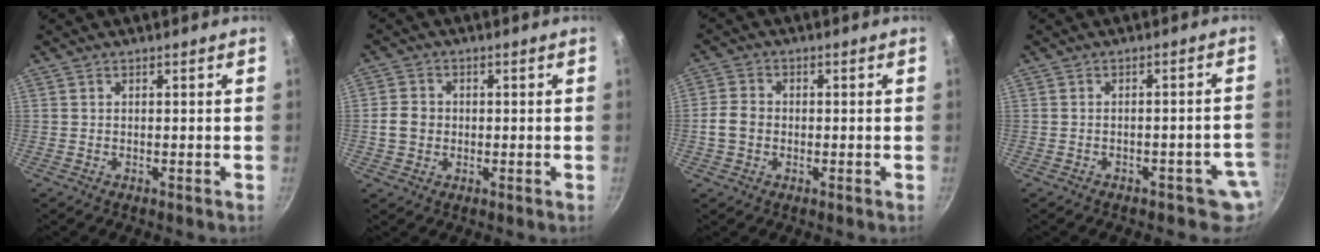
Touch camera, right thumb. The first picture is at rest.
{"total": 4.8, "force": [-0.4, 4.2, 2.3], "torque": [-0.030, 0.009, -0.013]}
{"total": 4.7, "force": [-0.8, 3.8, 2.6], "torque": [-0.042, 0.012, -0.021]}
{"total": 1.9, "force": [-0.4, 0.8, 1.7], "torque": [-0.017, -0.002, -0.005]}